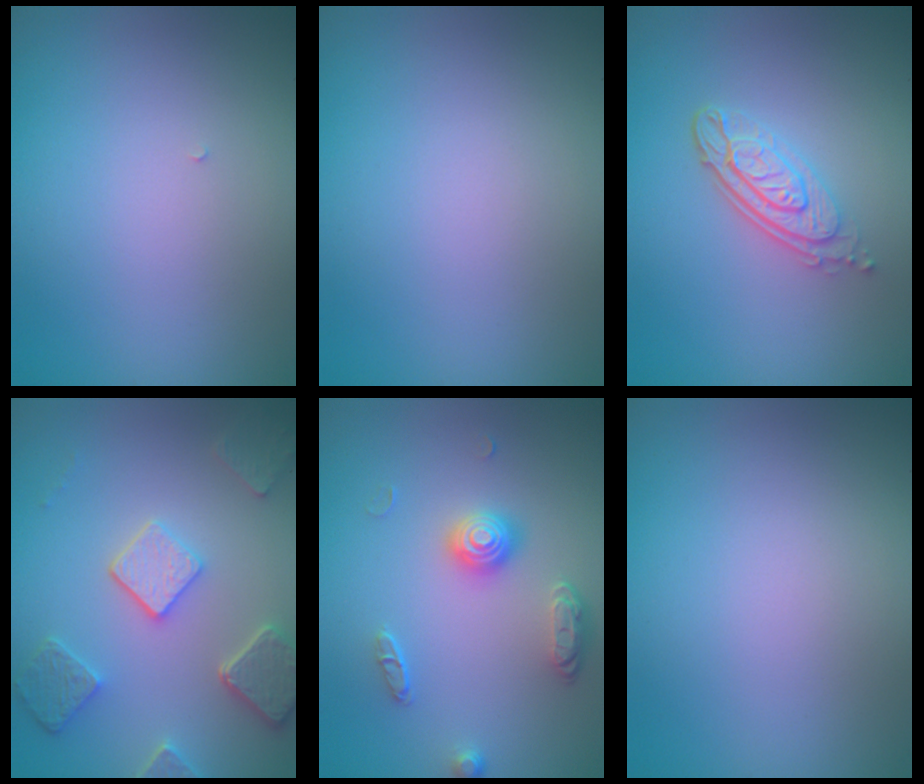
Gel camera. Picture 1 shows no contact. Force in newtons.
{"total": 0.0}
{"total": 3.7, "press": 2.9, "slide": 2.4}
{"total": 4.9, "press": 3.9, "slide": 3.0}
{"total": 2.6, "press": 2.2, "slide": 1.5}
{"total": 0.0}